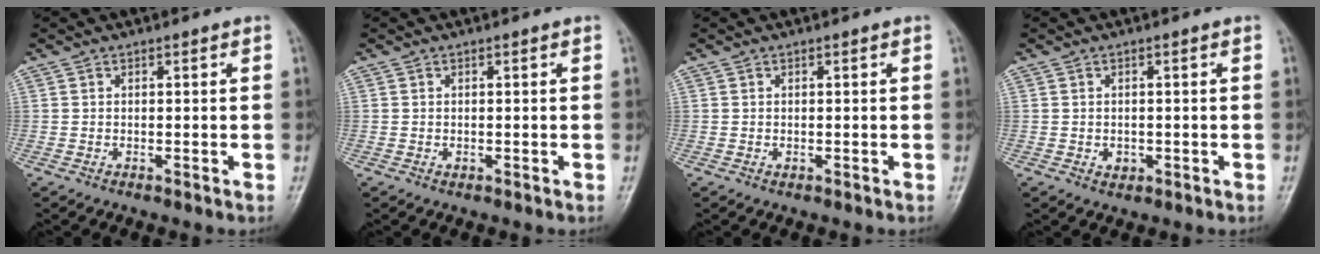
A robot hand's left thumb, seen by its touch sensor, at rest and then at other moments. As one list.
[{"total": 0.6, "force": [0.0, 0.3, 0.5], "torque": [-0.008, 0.006, 0.003]}, {"total": 0.6, "force": [0.0, 0.3, 0.5], "torque": [-0.009, 0.005, 0.004]}, {"total": 1.6, "force": [-0.4, 1.3, 0.9], "torque": [-0.006, 0.003, -0.002]}]